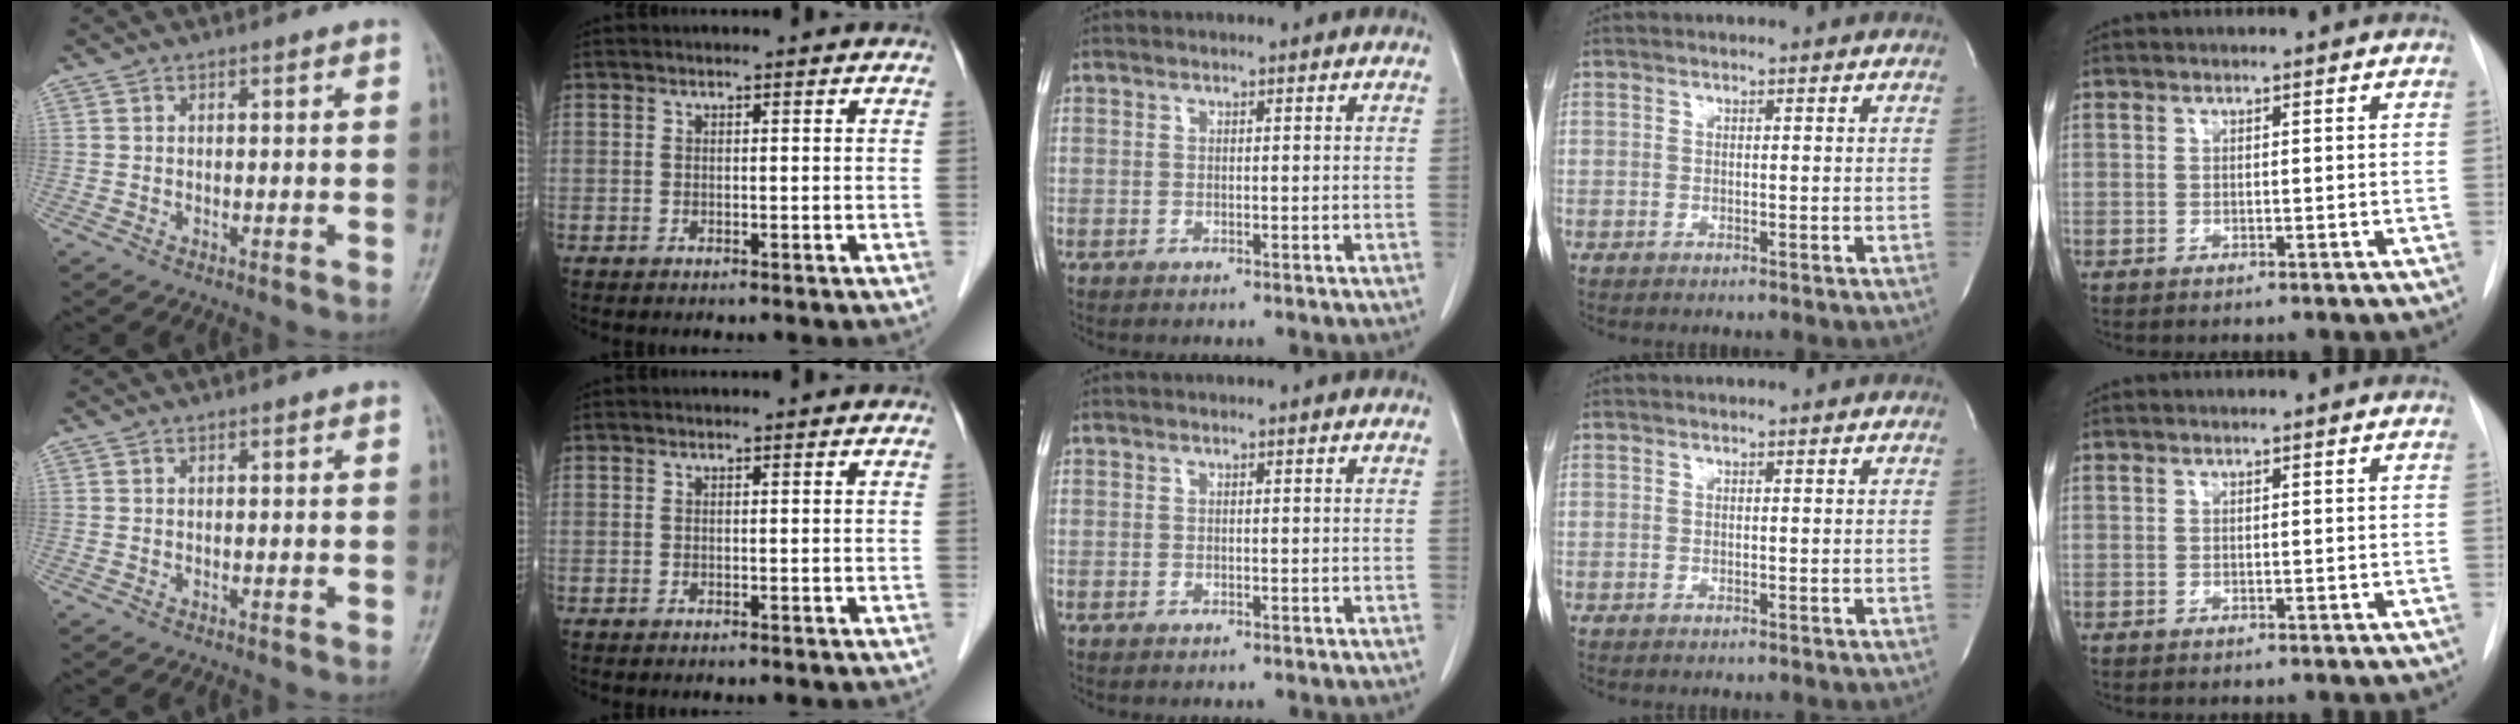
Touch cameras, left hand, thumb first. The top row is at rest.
{}